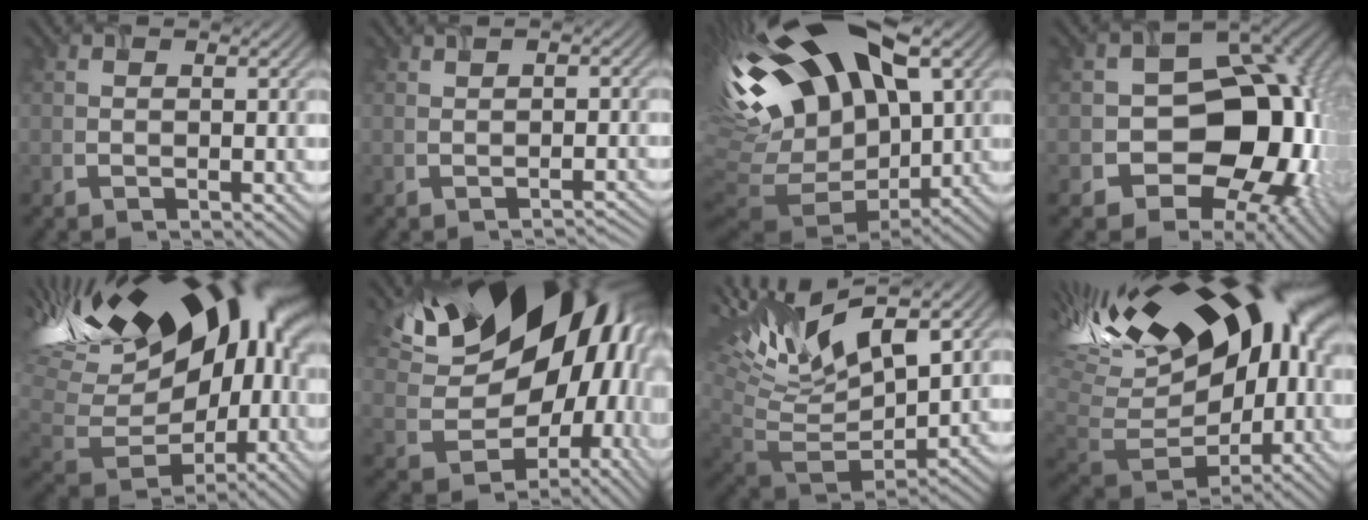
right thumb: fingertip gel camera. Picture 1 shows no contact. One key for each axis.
{"total": 1.1, "fx": -0.5, "fy": 0.3, "fz": 1.0, "tx": -0.015, "ty": 0.003, "tz": -0.007}
{"total": 20.6, "fx": 4.4, "fy": 10.7, "fz": 17.1, "tx": -0.348, "ty": -0.021, "tz": 0.096}
{"total": 16.7, "fx": -3.0, "fy": 12.7, "fz": 10.3, "tx": -0.122, "ty": -0.018, "tz": -0.063}
{"total": 21.9, "fx": 8.0, "fy": 11.6, "fz": 16.8, "tx": -0.306, "ty": 0.025, "tz": 0.147}
{"total": 22.2, "fx": 7.3, "fy": 14.3, "fz": 15.3, "tx": -0.247, "ty": -0.017, "tz": 0.162}
{"total": 14.3, "fx": 6.3, "fy": 5.3, "fz": 11.6, "tx": -0.251, "ty": 0.006, "tz": 0.114}
{"total": 20.5, "fx": 6.1, "fy": 10.8, "fz": 16.4, "tx": -0.311, "ty": 0.013, "tz": 0.114}